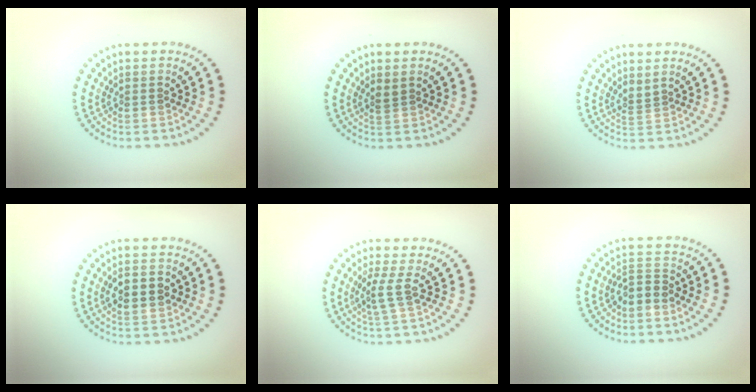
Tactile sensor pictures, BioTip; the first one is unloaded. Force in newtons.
{"total": 1.1, "press": 0.8, "slide": 0.6}
{"total": 0.9, "press": 0.3, "slide": 0.8}
{"total": 2.6, "press": 2.6, "slide": 0.1}
{"total": 1.9, "press": 1.4, "slide": 1.3}
{"total": 2.1, "press": 1.6, "slide": 1.3}